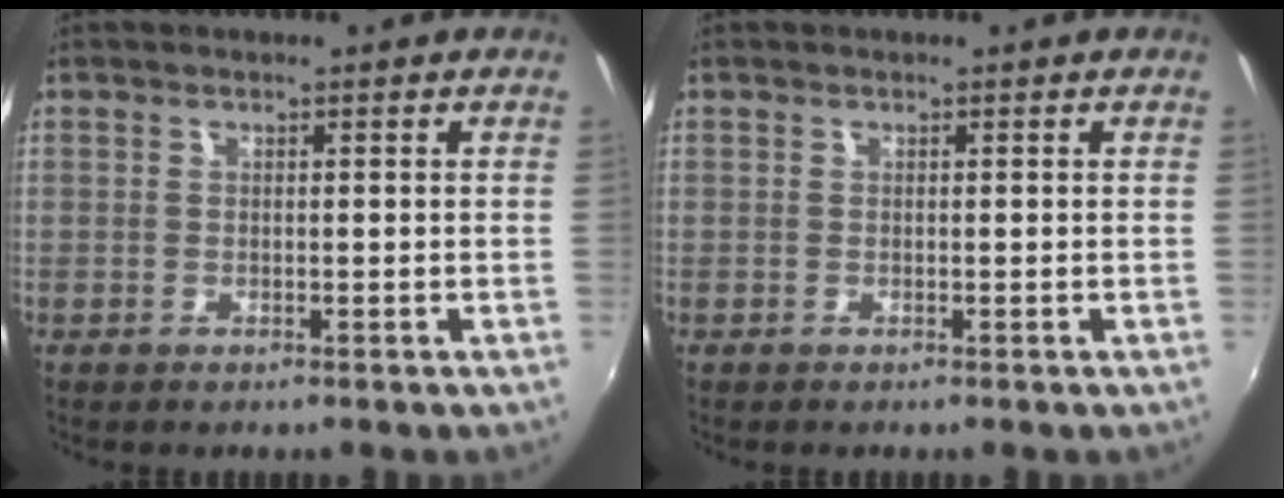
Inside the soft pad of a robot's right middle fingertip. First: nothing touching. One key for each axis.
{"total": 0.0}